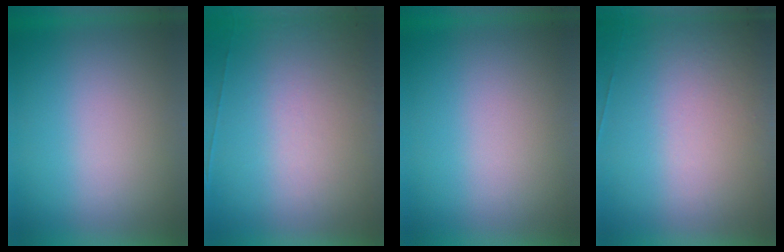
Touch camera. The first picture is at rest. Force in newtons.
{"total": 7.8}
{"total": 0.0}
{"total": 4.6}